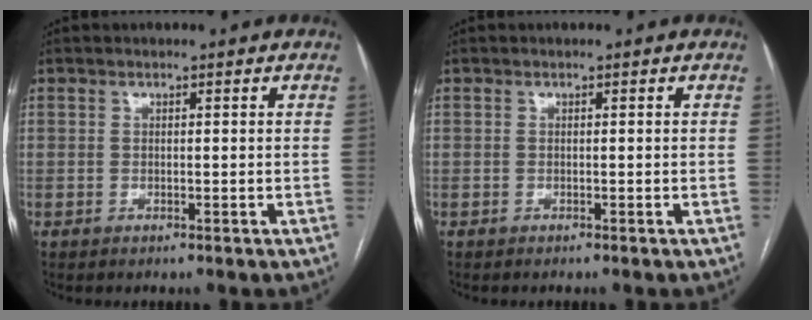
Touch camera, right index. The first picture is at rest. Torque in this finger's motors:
{"motor_torque": [-0.05, 0.02, -0.03, -0.01]}